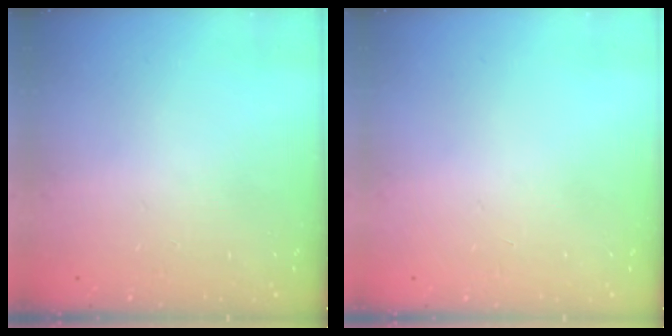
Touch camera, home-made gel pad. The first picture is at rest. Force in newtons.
{"total": 0.0}